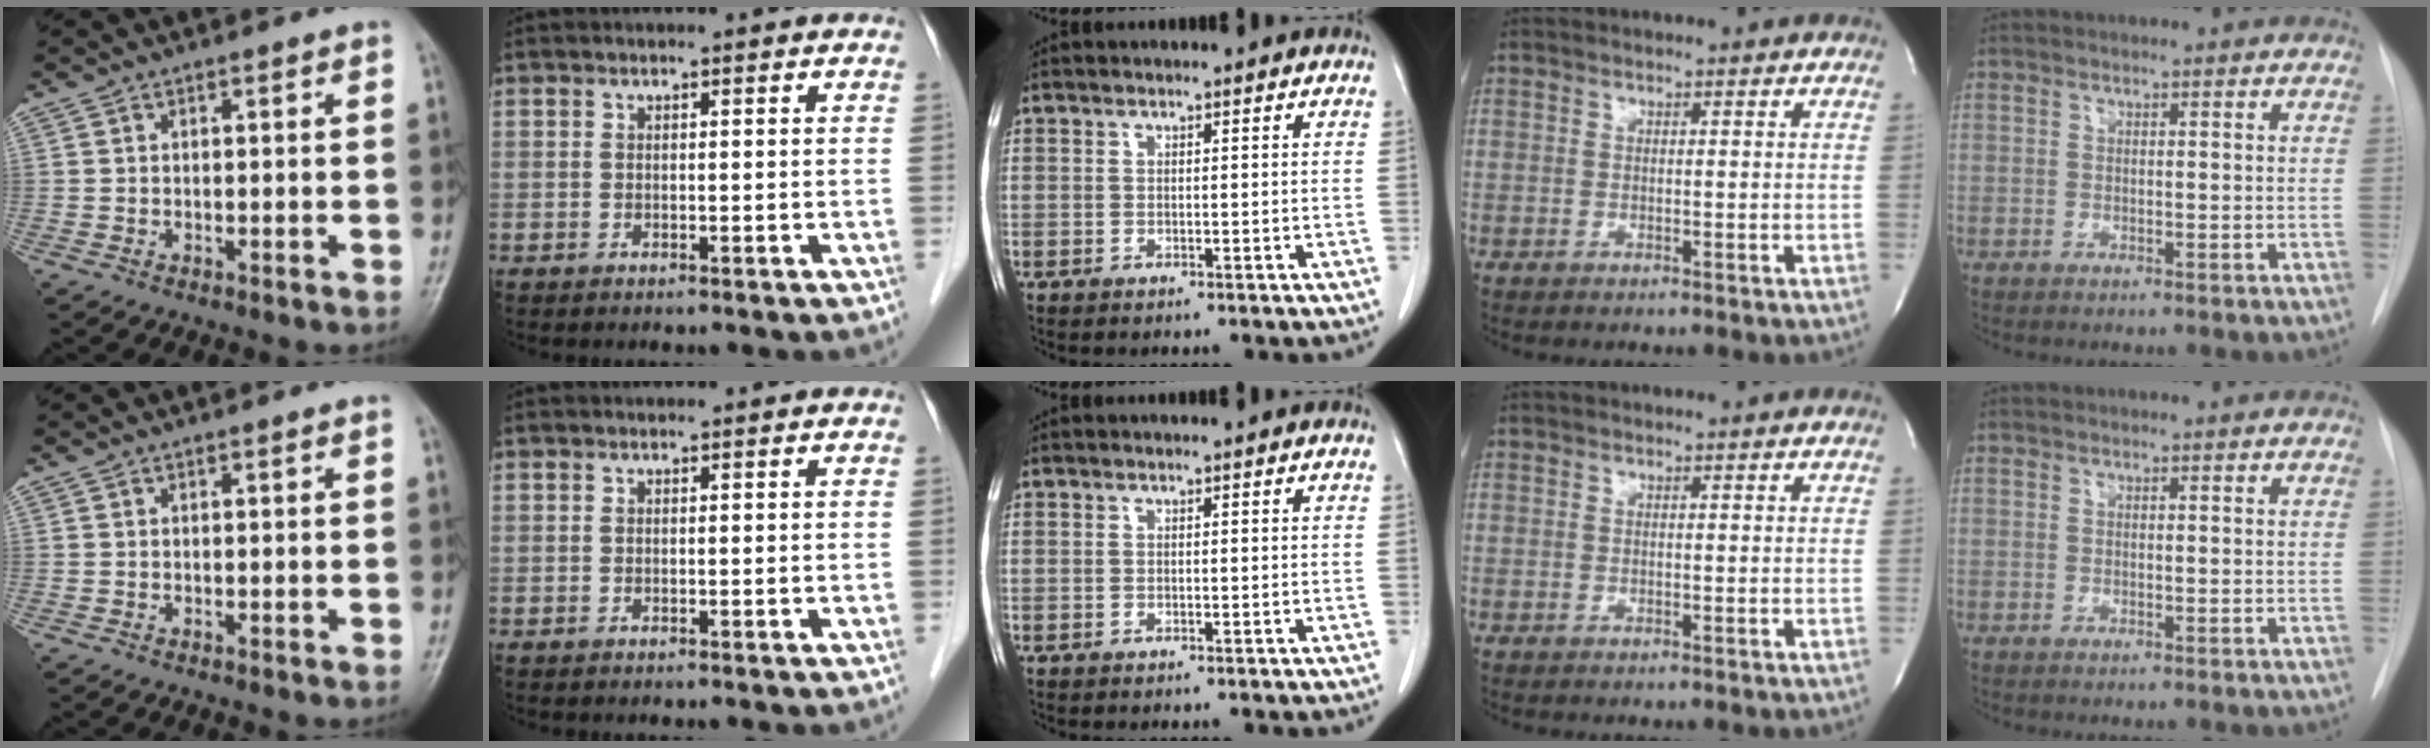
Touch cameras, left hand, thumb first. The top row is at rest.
{}